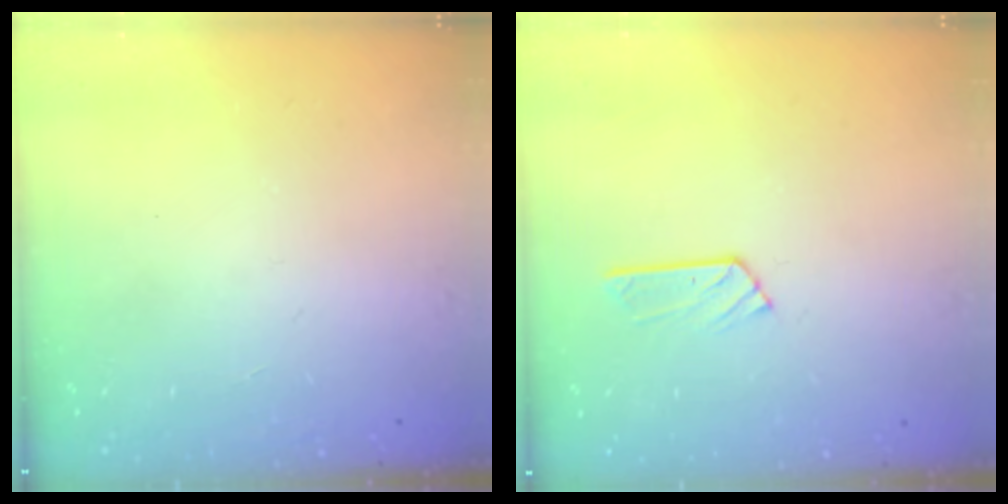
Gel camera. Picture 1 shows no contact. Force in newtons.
{"total": 3.7, "press": 3.7, "slide": 0.4}